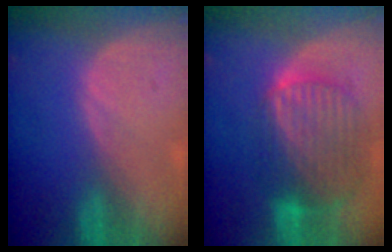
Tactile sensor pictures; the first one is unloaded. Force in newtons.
{"total": 10.3, "press": 8.7, "slide": 5.6}